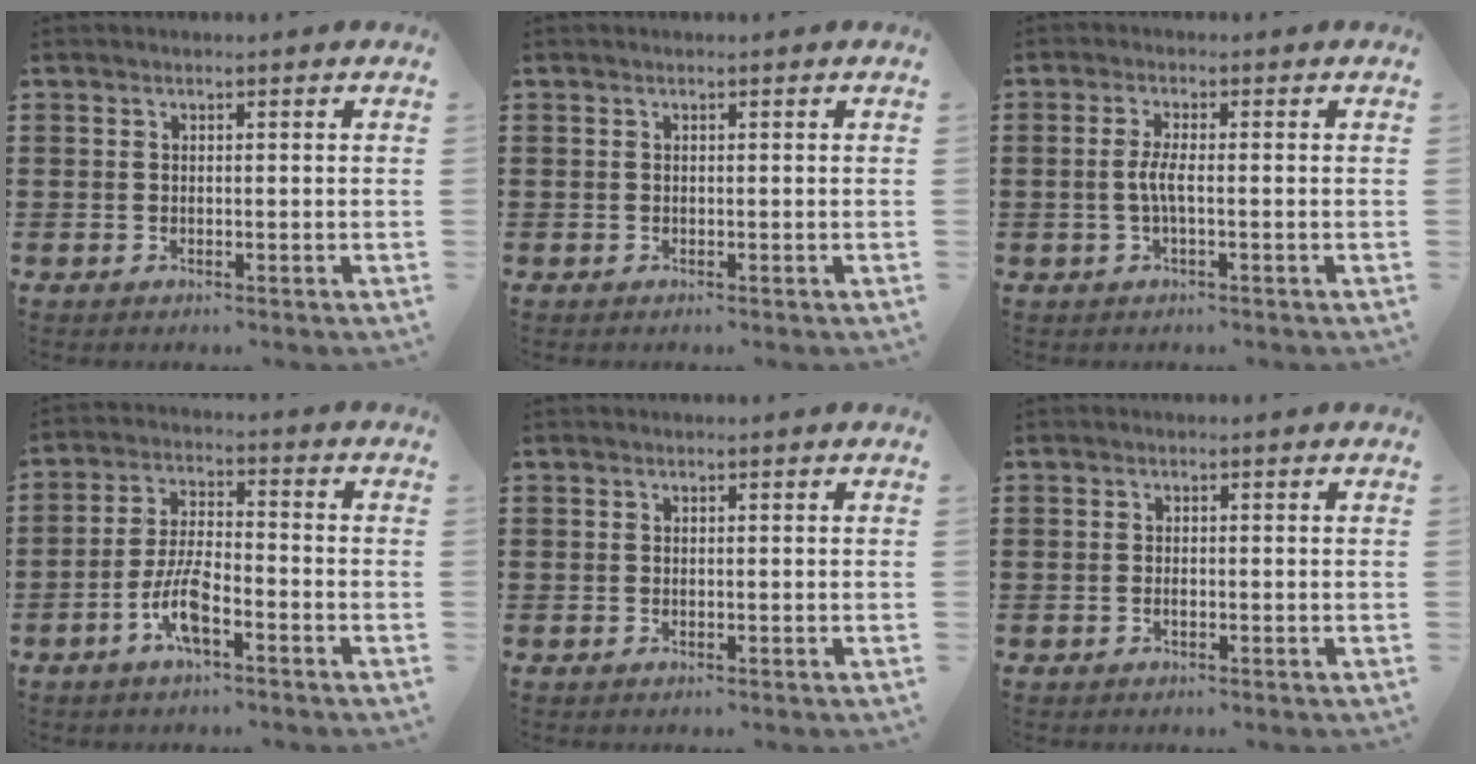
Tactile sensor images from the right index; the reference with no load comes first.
{"total": 0.0}
{"total": 3.1, "force": [-0.5, 0.4, 3.0], "torque": [-0.078, -0.010, -0.019]}
{"total": 7.1, "force": [-3.6, 2.2, 5.7], "torque": [-0.132, -0.005, -0.072]}
{"total": 0.0}
{"total": 0.6, "force": [-0.3, 0.2, 0.5], "torque": [-0.011, -0.005, -0.003]}